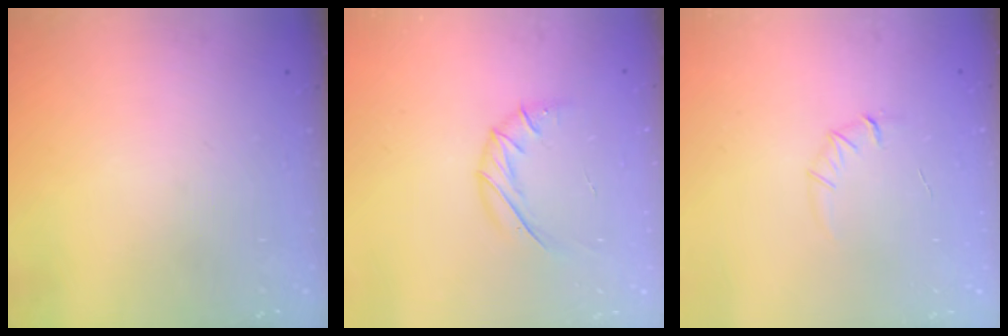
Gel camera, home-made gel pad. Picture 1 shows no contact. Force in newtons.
{"total": 8.5, "press": 8.5, "slide": 0.6}
{"total": 4.2, "press": 4.0, "slide": 1.3}